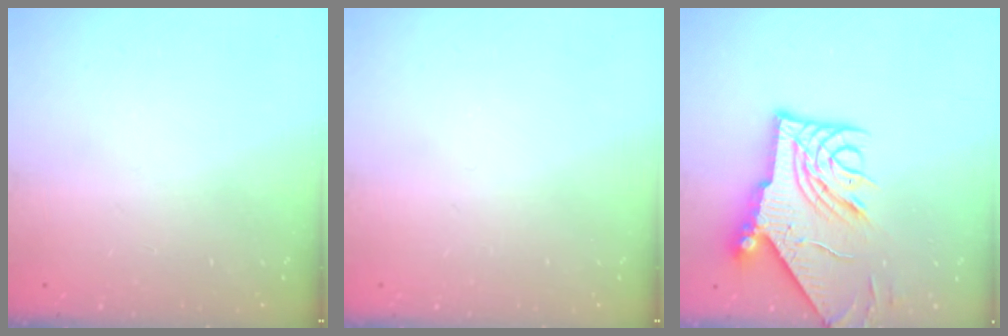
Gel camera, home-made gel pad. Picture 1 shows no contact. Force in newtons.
{"total": 0.0}
{"total": 14.4, "press": 14.4, "slide": 1.3}